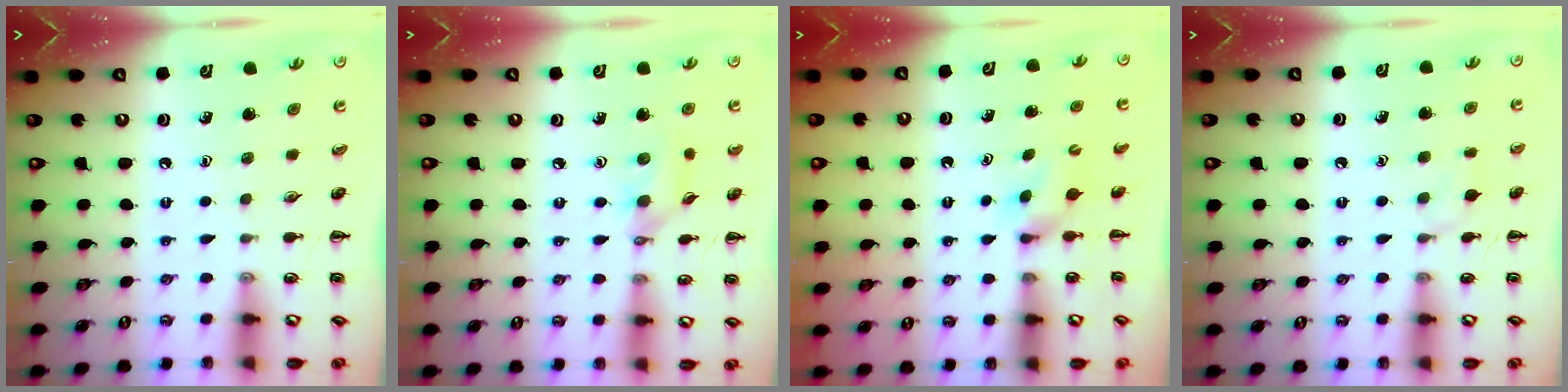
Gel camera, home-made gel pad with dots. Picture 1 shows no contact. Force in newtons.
{"total": 7.6, "press": 7.5, "slide": 1.0}
{"total": 4.2, "press": 4.0, "slide": 1.0}
{"total": 5.9, "press": 5.6, "slide": 2.0}